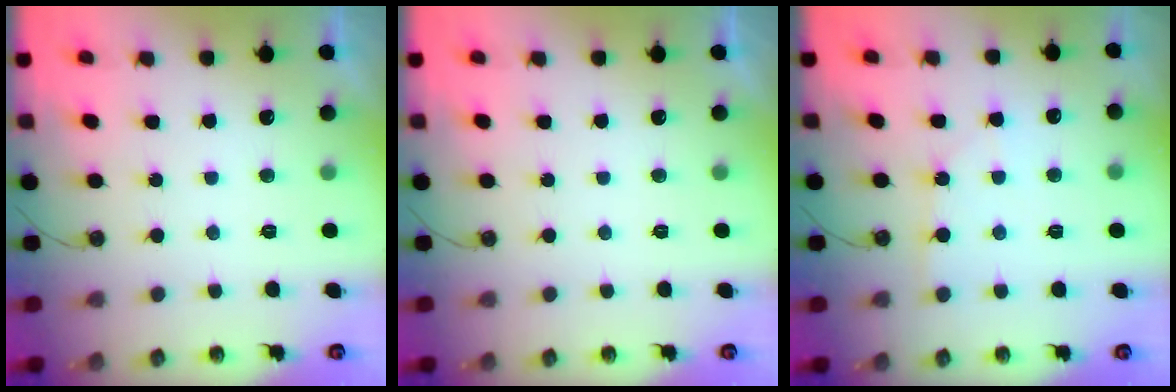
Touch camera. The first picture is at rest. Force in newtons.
{"total": 0.0}
{"total": 5.6, "press": 5.6, "slide": 0.7}